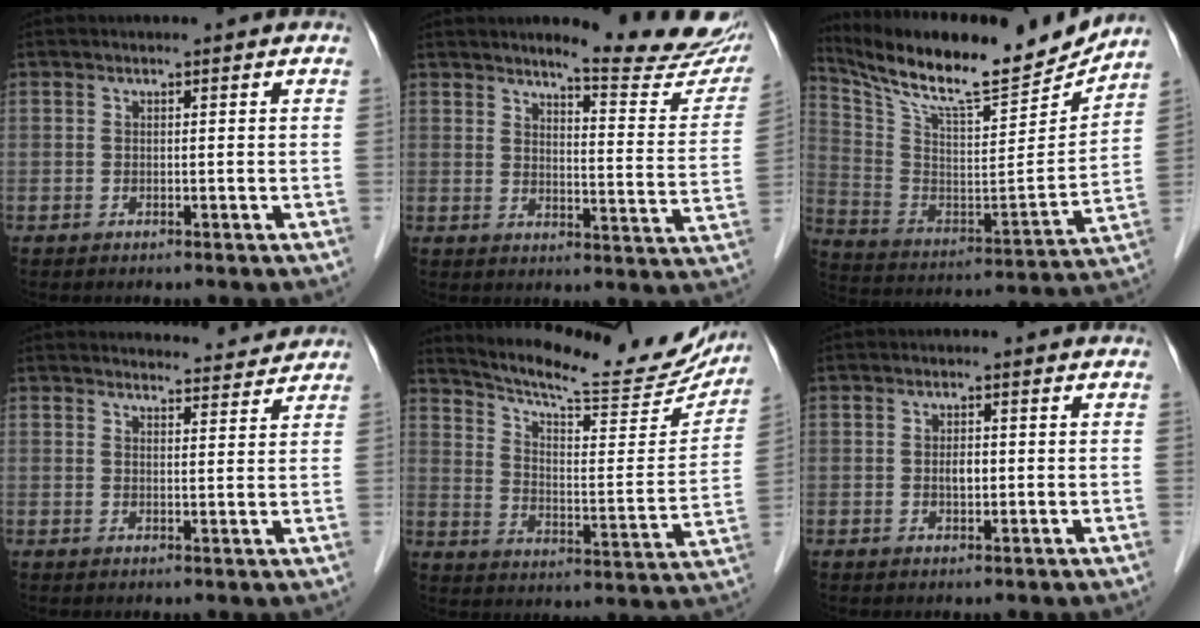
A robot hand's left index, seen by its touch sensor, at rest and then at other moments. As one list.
[{"total": 15.1, "force": [13.5, 1.3, 6.5], "torque": [-0.073, -0.067, 0.153]}, {"total": 21.9, "force": [19.8, 2.6, 9.0], "torque": [-0.175, -0.026, 0.317]}, {"total": 7.0, "force": [6.9, 0.8, 0.4], "torque": [0.000, 0.002, 0.075]}, {"total": 22.5, "force": [20.8, 3.2, 7.8], "torque": [-0.118, -0.045, 0.275]}, {"total": 1.8, "force": [-0.1, 0.9, 1.5], "torque": [-0.027, -0.001, -0.001]}]